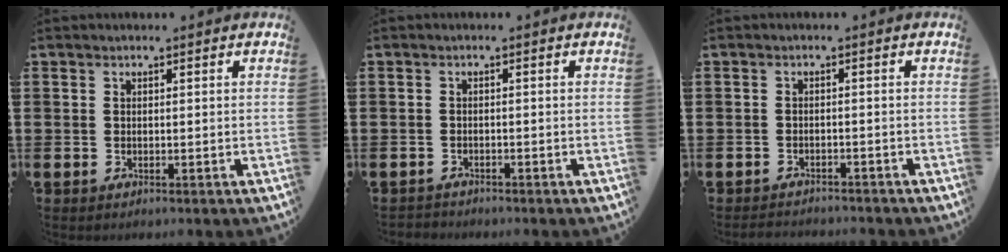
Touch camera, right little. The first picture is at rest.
{"total": 0.8, "force": [-0.8, 0.1, -0.1], "torque": [-0.001, 0.001, -0.017]}
{"total": 1.5, "force": [-1.4, 0.0, -0.2], "torque": [-0.002, 0.003, -0.031]}